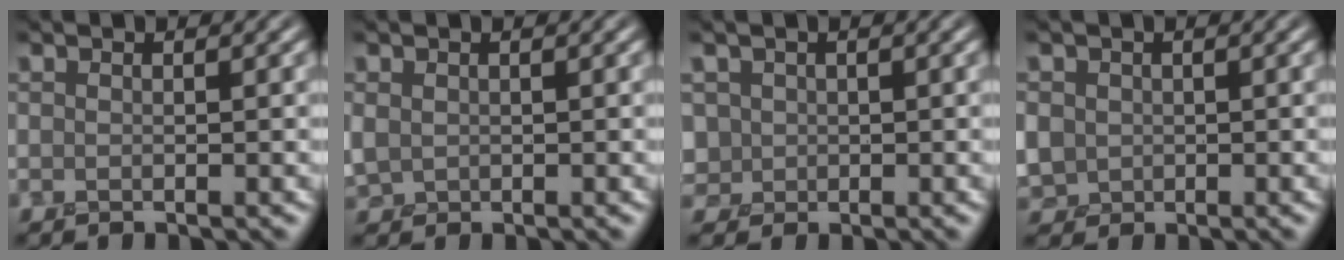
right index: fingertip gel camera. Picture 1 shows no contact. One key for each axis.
{"total": 1.5, "fx": 0.2, "fy": 1.4, "fz": 0.6, "tx": -0.017, "ty": 0.000, "tz": 0.002}
{"total": 2.2, "fx": 0.3, "fy": 2.2, "fz": 0.5, "tx": -0.007, "ty": 0.007, "tz": 0.008}
{"total": 4.1, "fx": 0.2, "fy": 3.7, "fz": 1.7, "tx": -0.046, "ty": 0.004, "tz": -0.003}